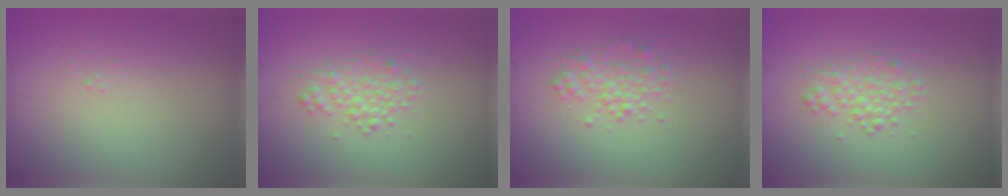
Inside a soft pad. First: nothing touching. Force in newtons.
{"total": 2.0, "press": 2.0, "slide": 0.0}
{"total": 2.0, "press": 2.0, "slide": 0.0}
{"total": 2.0, "press": 2.0, "slide": 0.0}